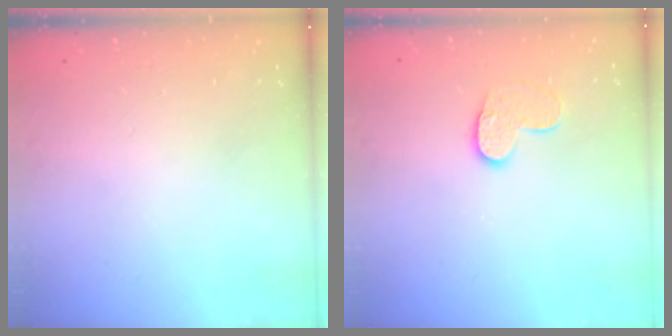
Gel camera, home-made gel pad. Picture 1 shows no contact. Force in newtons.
{"total": 9.1, "press": 9.0, "slide": 0.6}